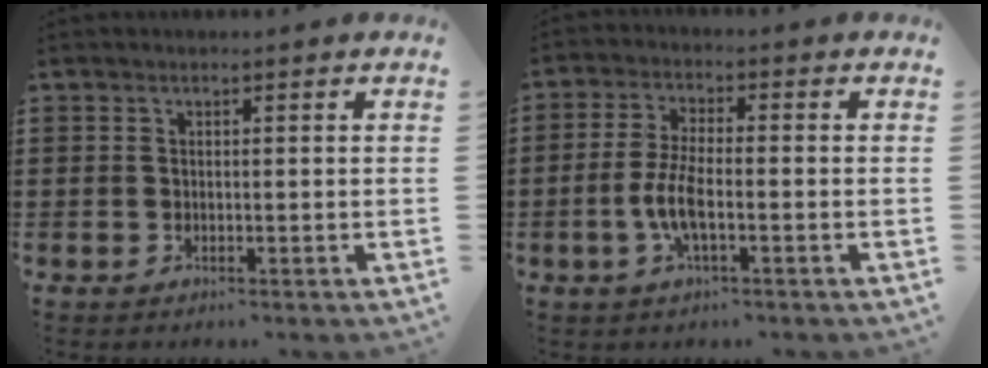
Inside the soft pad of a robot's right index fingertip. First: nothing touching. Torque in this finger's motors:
{"motor_torque": [2.14, 0.00, 0.20, 0.07]}